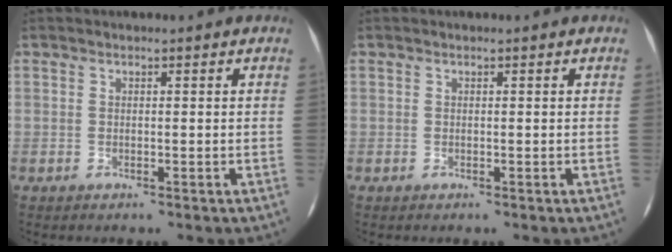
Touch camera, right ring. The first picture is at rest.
{"total": 0.0}